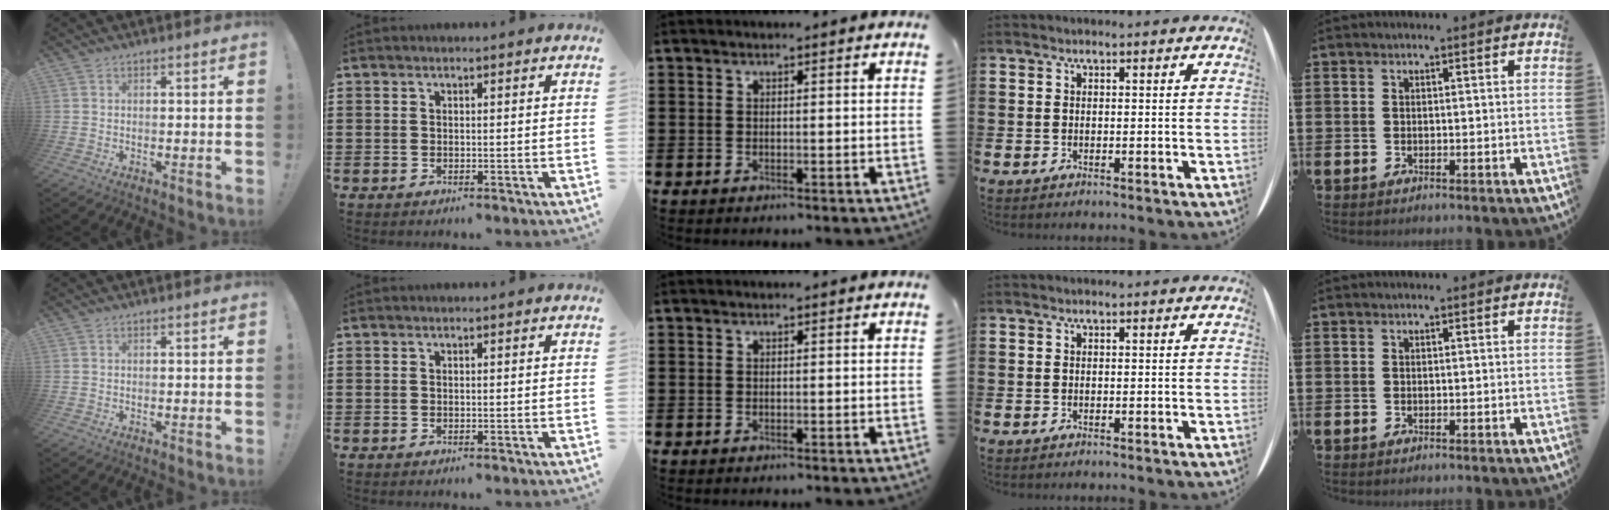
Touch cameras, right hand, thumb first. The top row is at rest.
{}